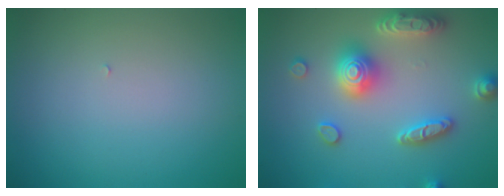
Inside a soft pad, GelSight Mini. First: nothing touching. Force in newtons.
{"total": 5.4, "press": 5.3, "slide": 1.0}